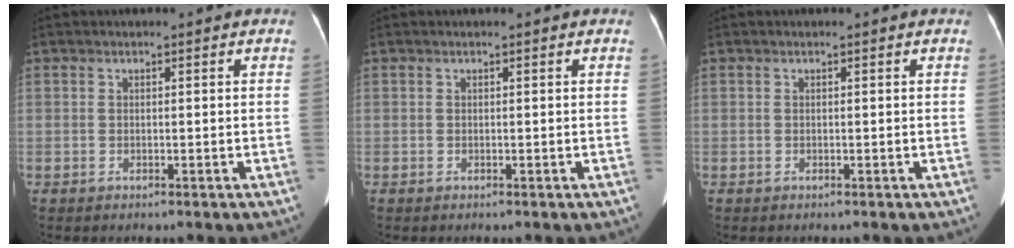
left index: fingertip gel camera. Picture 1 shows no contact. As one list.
[{"total": 0.0}, {"total": 0.0}]